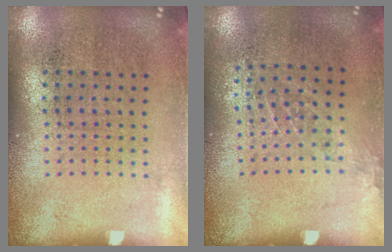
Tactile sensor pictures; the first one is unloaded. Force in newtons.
{"total": 0.9, "press": 0.7, "slide": 0.6}